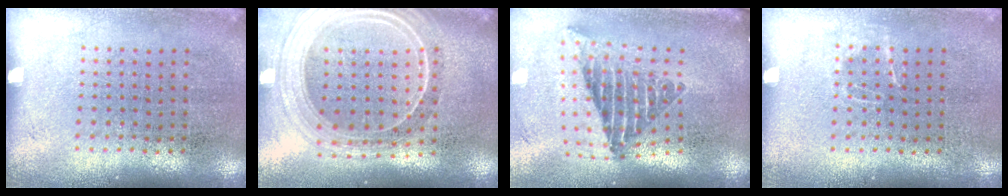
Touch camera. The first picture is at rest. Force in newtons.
{"total": 2.3, "press": 2.0, "slide": 1.1}
{"total": 2.3, "press": 1.5, "slide": 1.7}
{"total": 0.9, "press": 0.8, "slide": 0.2}